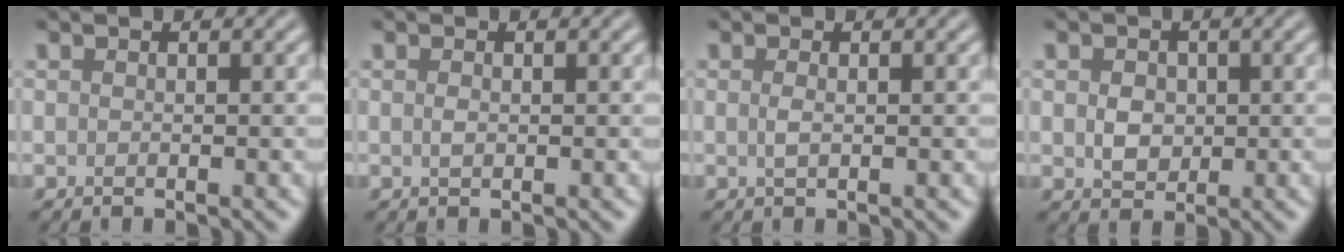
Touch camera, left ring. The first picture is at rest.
{"total": 0.5, "force": [0.1, 0.3, 0.4], "torque": [-0.011, -0.002, 0.002]}
{"total": 0.8, "force": [0.2, 0.3, 0.8], "torque": [-0.015, -0.002, 0.002]}
{"total": 2.2, "force": [0.2, 1.9, 1.1], "torque": [-0.020, -0.002, 0.001]}